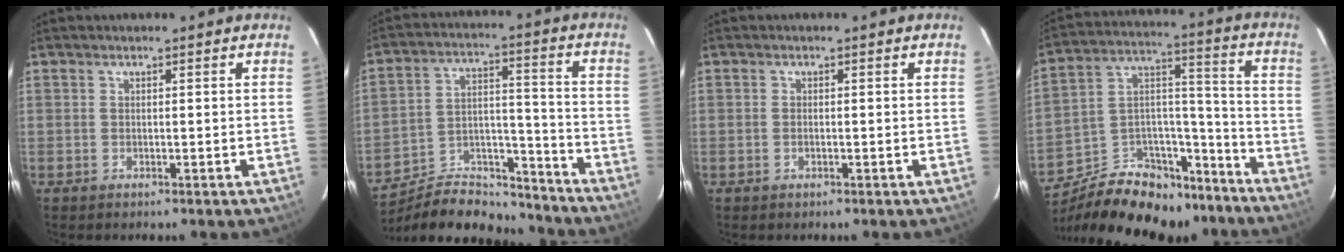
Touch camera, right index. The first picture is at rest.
{"total": 17.1, "force": [-15.4, 5.8, 4.8], "torque": [-0.091, 0.042, -0.231]}
{"total": 0.7, "force": [-0.3, 0.4, 0.6], "torque": [-0.011, 0.000, -0.005]}
{"total": 23.1, "force": [-17.6, 11.5, 9.7], "torque": [-0.188, 0.067, -0.245]}